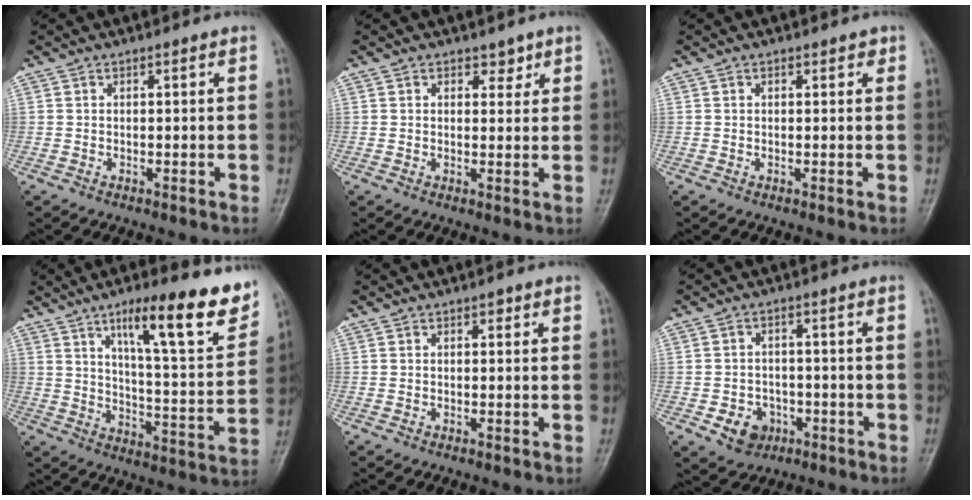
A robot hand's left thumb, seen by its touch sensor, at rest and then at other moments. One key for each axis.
{"total": 2.4, "fx": 1.5, "fy": 1.6, "fz": 0.8, "tx": 0.009, "ty": -0.007, "tz": 0.019}
{"total": 1.2, "fx": 0.6, "fy": 0.8, "fz": 0.6, "tx": 0.005, "ty": -0.001, "tz": 0.005}
{"total": 19.1, "fx": 11.4, "fy": 4.0, "fz": 14.8, "tx": -0.181, "ty": -0.054, "tz": 0.175}
{"total": 0.8, "fx": 0.4, "fy": 0.5, "fz": 0.5, "tx": 0.001, "ty": 0.001, "tz": 0.002}
{"total": 5.9, "fx": -2.3, "fy": 4.9, "fz": 2.3, "tx": -0.015, "ty": 0.016, "tz": -0.030}